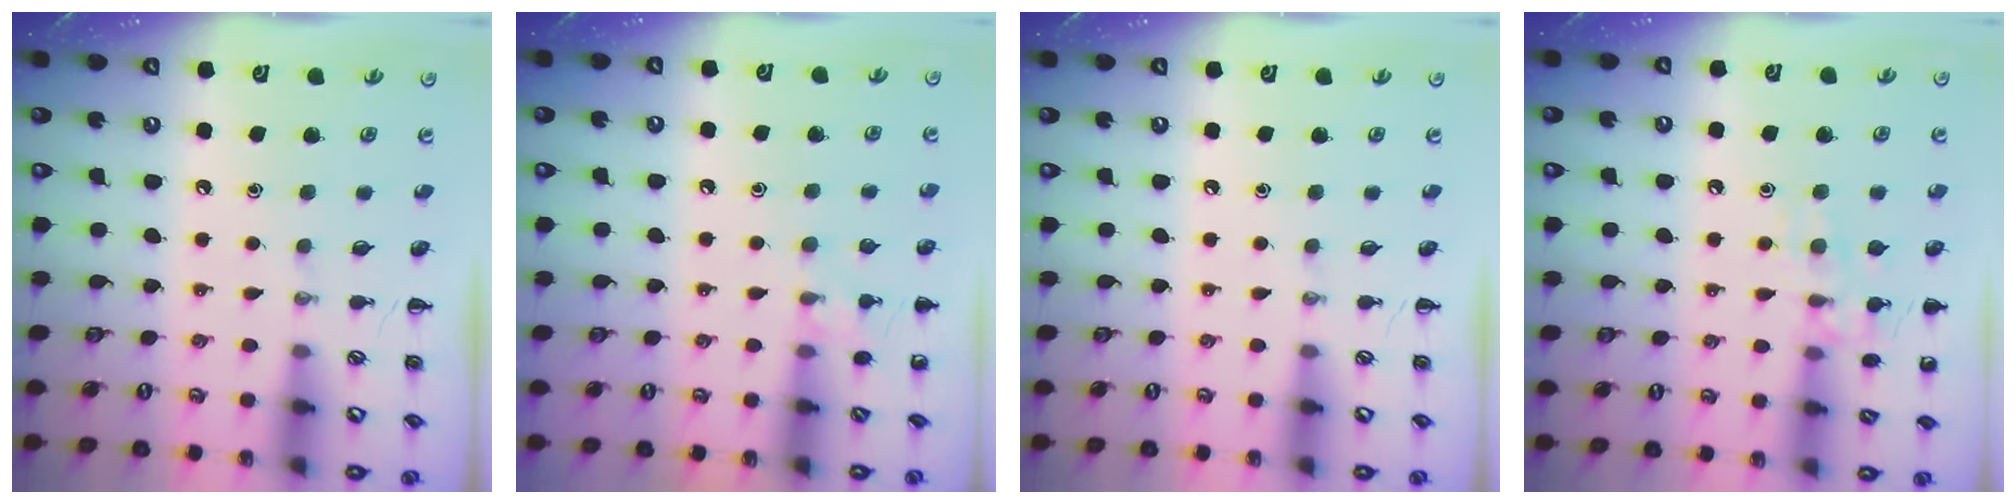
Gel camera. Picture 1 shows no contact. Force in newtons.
{"total": 7.3, "press": 7.0, "slide": 2.1}
{"total": 0.0}
{"total": 9.7, "press": 9.7, "slide": 1.3}